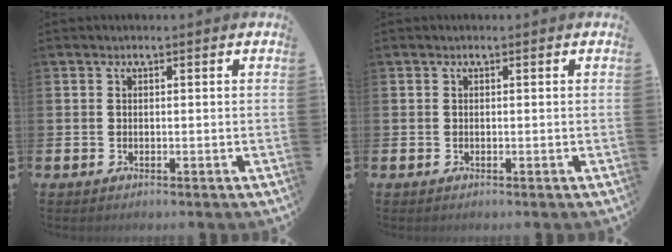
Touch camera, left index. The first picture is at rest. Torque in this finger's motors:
{"motor_torque": [-0.08, 0.37, -0.02, 0.00]}